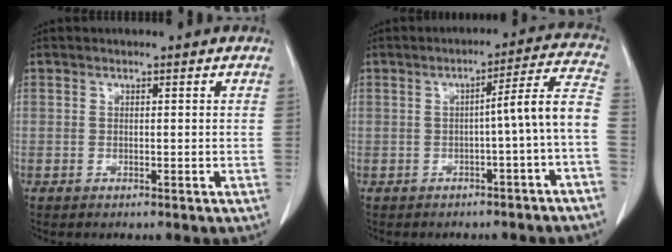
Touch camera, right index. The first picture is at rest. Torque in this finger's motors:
{"motor_torque": [0.92, -0.47, 0.44, 0.07]}